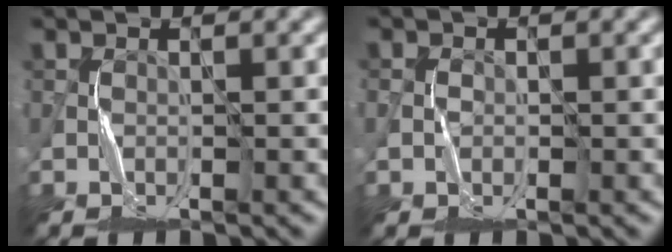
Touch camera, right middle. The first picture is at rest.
{"total": 0.9, "force": [-0.2, 0.8, 0.4], "torque": [-0.005, -0.001, -0.007]}